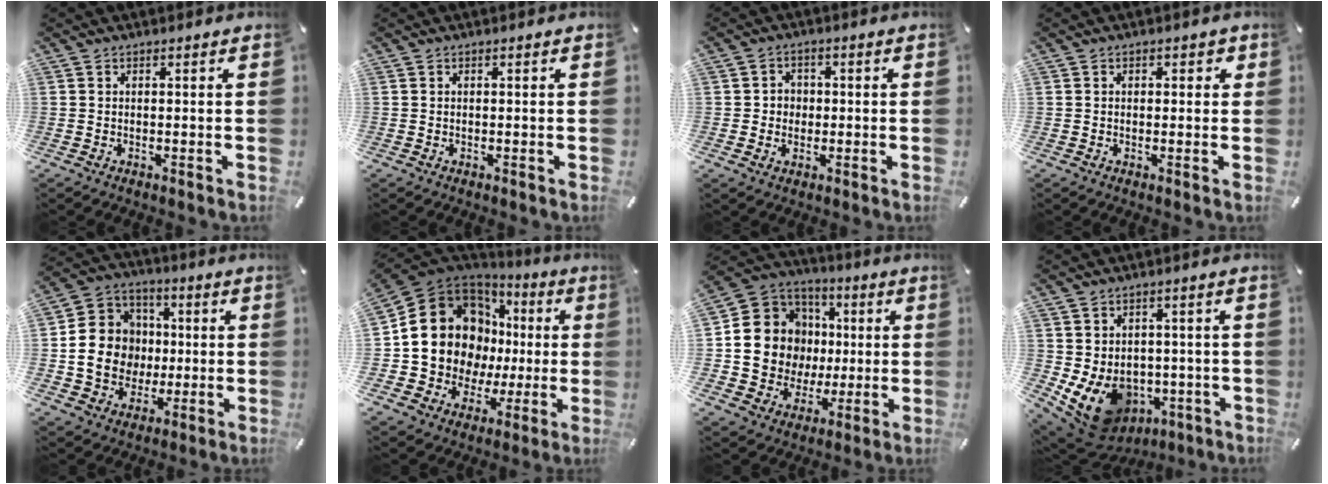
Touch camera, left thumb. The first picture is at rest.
{"total": 0.0}
{"total": 3.9, "force": [-0.4, 3.8, 0.9], "torque": [-0.016, 0.009, -0.012]}
{"total": 1.4, "force": [0.1, 1.1, 0.8], "torque": [-0.009, 0.004, -0.004]}
{"total": 14.7, "force": [-0.8, 13.5, 5.6], "torque": [-0.110, 0.019, -0.004]}
{"total": 18.2, "force": [3.5, 15.6, 8.8], "torque": [-0.162, -0.039, 0.085]}
{"total": 14.0, "force": [0.2, 13.6, 3.3], "torque": [-0.063, -0.017, 0.026]}
{"total": 9.7, "force": [-2.4, 8.2, 4.5], "torque": [-0.097, -0.006, -0.040]}